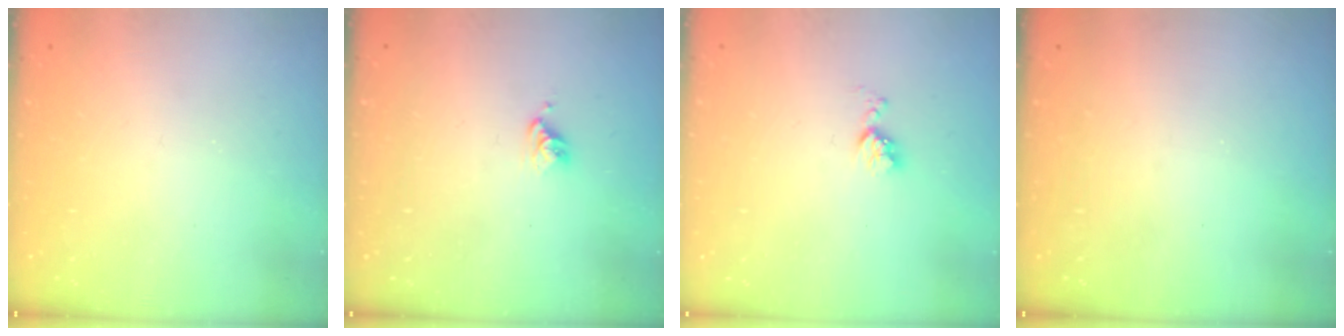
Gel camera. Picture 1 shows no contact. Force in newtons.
{"total": 3.7, "press": 3.6, "slide": 0.5}
{"total": 4.0, "press": 3.9, "slide": 0.7}
{"total": 0.0}